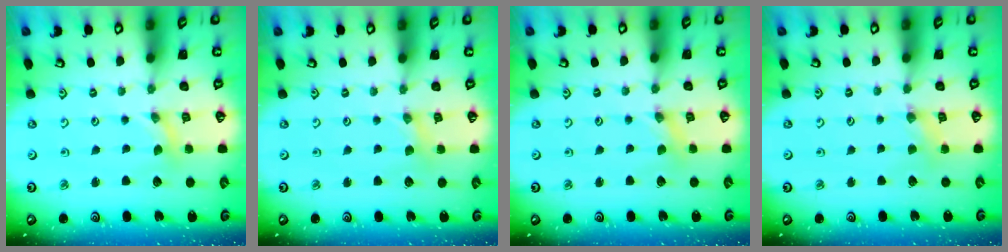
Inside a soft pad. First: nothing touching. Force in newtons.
{"total": 1.5, "press": 1.5, "slide": 0.3}
{"total": 1.3, "press": 1.3, "slide": 0.3}
{"total": 2.6, "press": 2.5, "slide": 0.4}